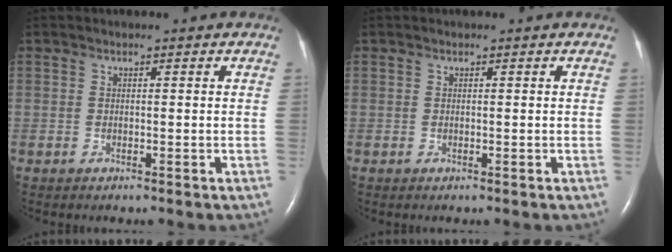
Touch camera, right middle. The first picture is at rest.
{"total": 0.0}